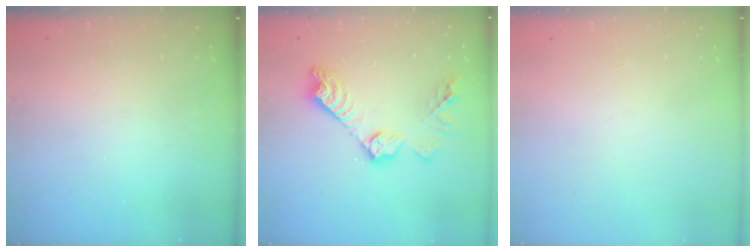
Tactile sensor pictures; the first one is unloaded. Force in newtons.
{"total": 13.3, "press": 13.3, "slide": 0.8}
{"total": 0.0}